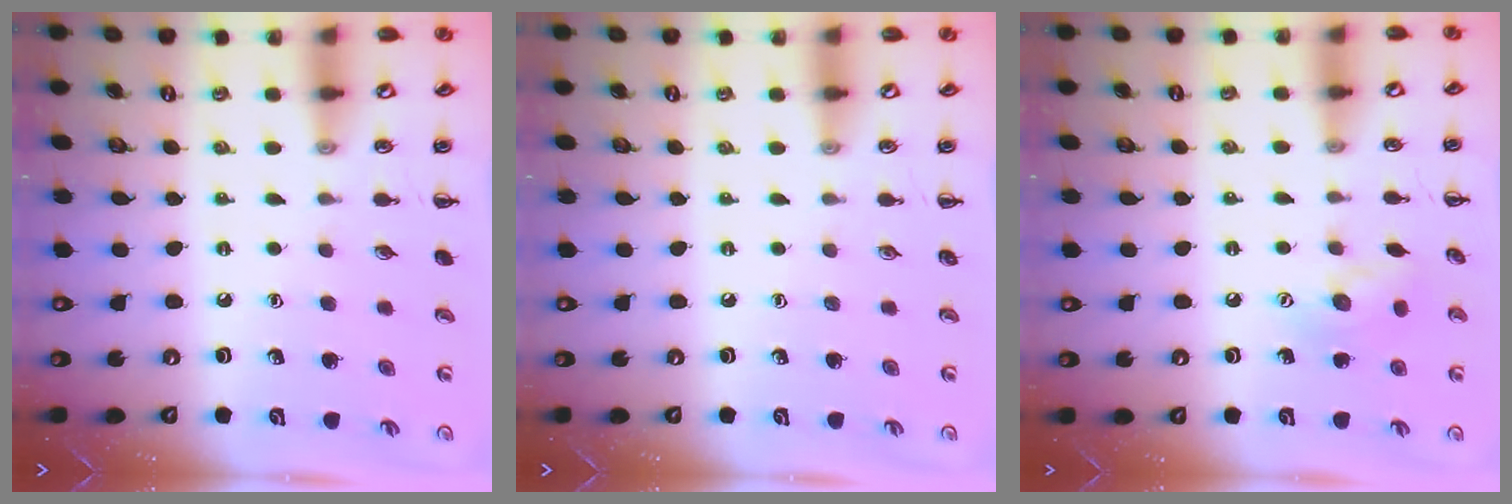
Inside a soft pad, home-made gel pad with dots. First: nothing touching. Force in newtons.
{"total": 0.0}
{"total": 8.4, "press": 8.4, "slide": 0.8}